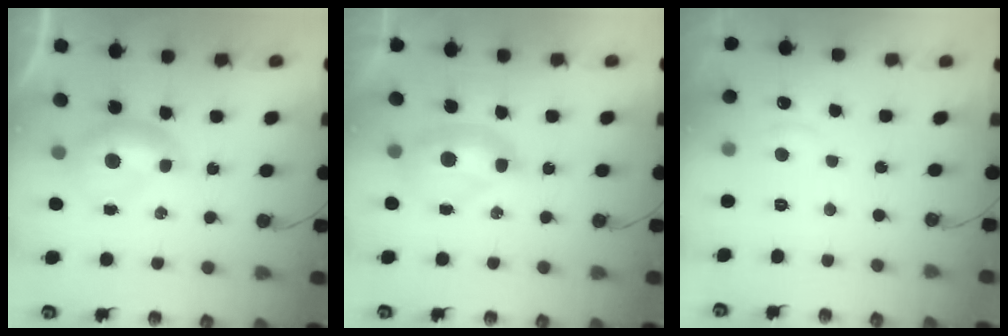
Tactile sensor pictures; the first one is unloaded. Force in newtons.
{"total": 2.5, "press": 2.5, "slide": 0.6}
{"total": 0.8, "press": 0.3, "slide": 0.7}